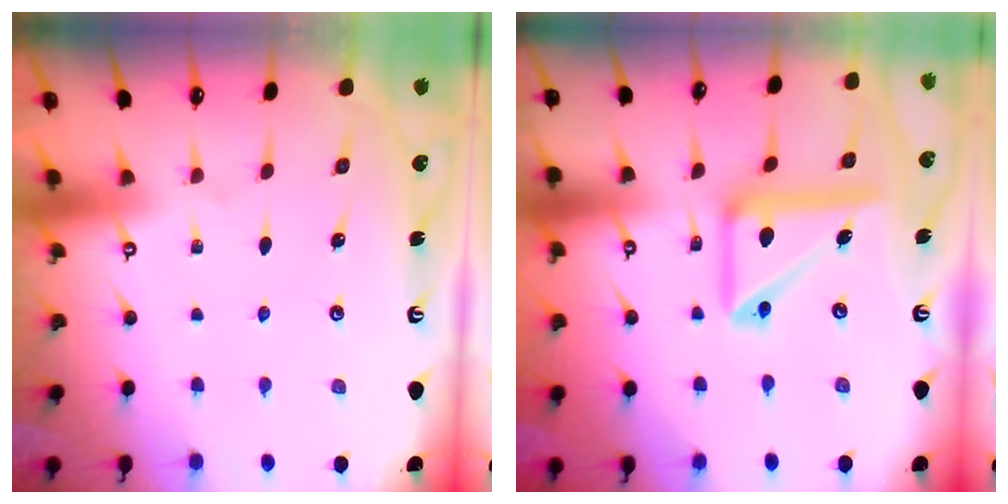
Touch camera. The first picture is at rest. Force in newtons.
{"total": 14.8, "press": 14.6, "slide": 2.4}